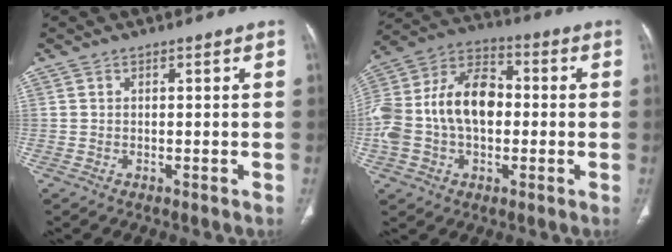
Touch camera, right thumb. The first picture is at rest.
{"total": 19.0, "force": [-0.5, 12.4, 14.4], "torque": [-0.284, 0.041, -0.012]}